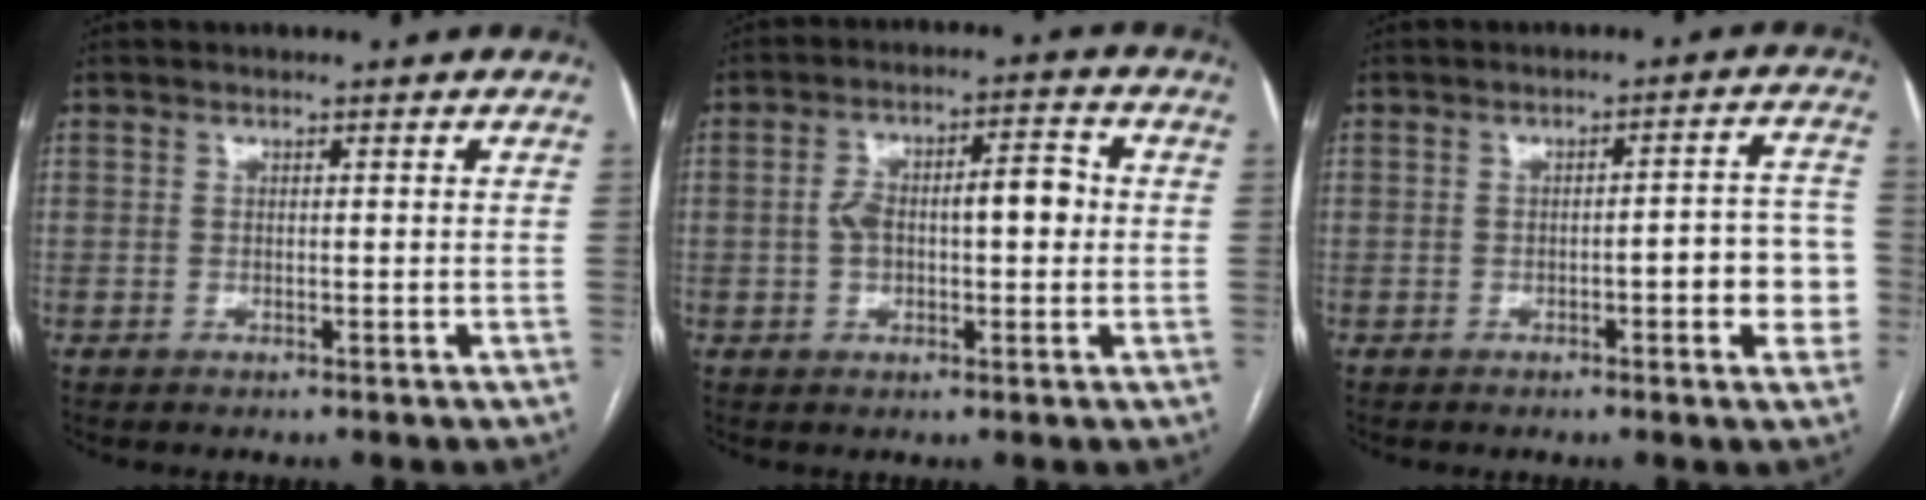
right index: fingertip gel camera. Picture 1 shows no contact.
{"total": 8.4, "force": [0.1, 3.4, 7.7], "torque": [-0.141, 0.031, 0.002]}
{"total": 7.5, "force": [-1.9, 1.8, 7.1], "torque": [-0.076, 0.022, -0.025]}